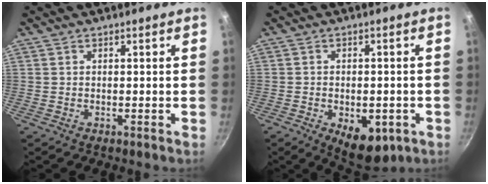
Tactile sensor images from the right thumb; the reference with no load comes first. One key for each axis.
{"total": 9.5, "fx": -3.4, "fy": 5.2, "fz": 7.2, "tx": -0.068, "ty": 0.006, "tz": -0.035}